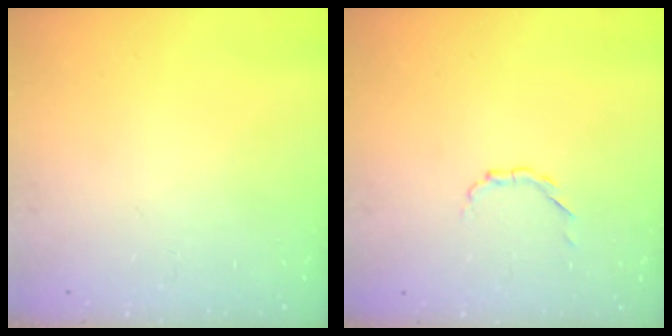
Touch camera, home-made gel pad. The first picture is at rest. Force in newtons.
{"total": 2.1, "press": 2.1, "slide": 0.6}